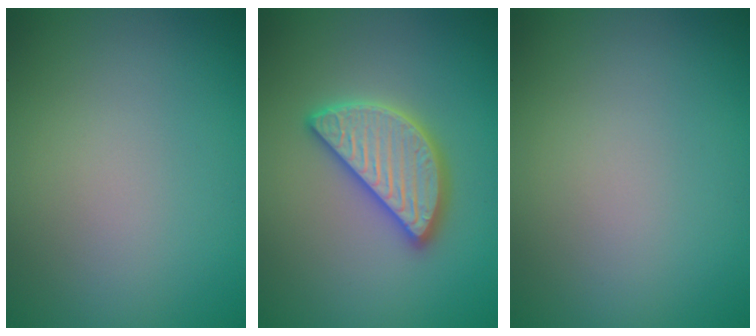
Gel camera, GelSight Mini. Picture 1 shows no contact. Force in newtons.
{"total": 4.5, "press": 4.5, "slide": 0.4}
{"total": 0.0}